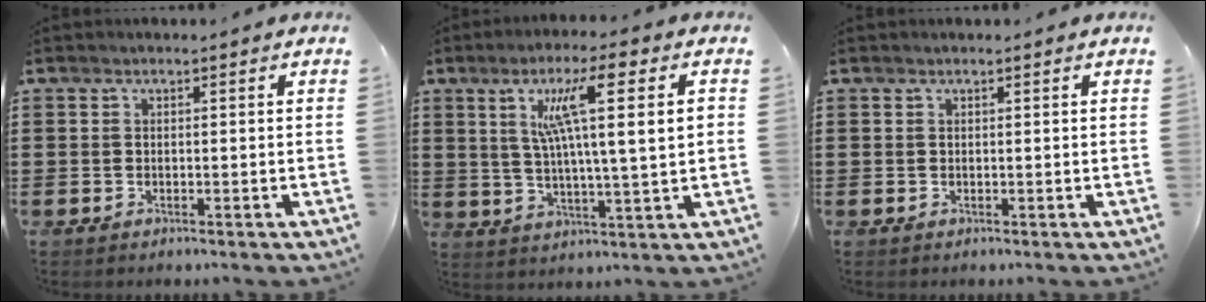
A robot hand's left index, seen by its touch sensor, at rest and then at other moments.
{"total": 10.9, "force": [3.9, 1.1, 10.1], "torque": [-0.193, 0.010, 0.059]}
{"total": 0.0}